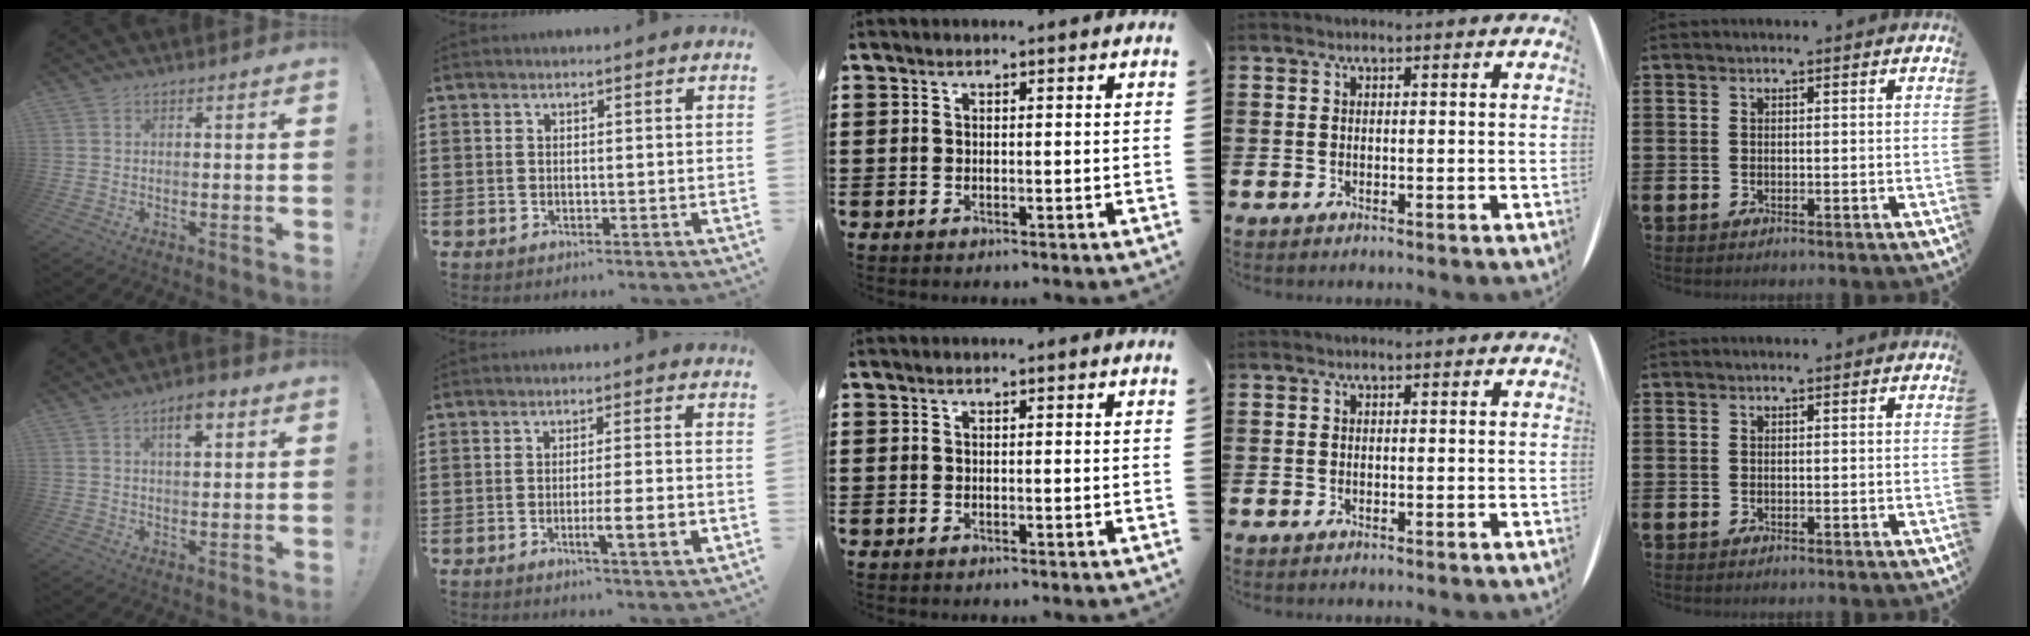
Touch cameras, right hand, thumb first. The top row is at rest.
{"thumb": {"total": 5.6, "force": [2.6, 2.4, 4.4], "torque": [-0.054, -0.008, 0.037]}, "index": {"total": 6.0, "force": [-1.8, 0.6, 5.7], "torque": [-0.091, -0.007, -0.027]}}